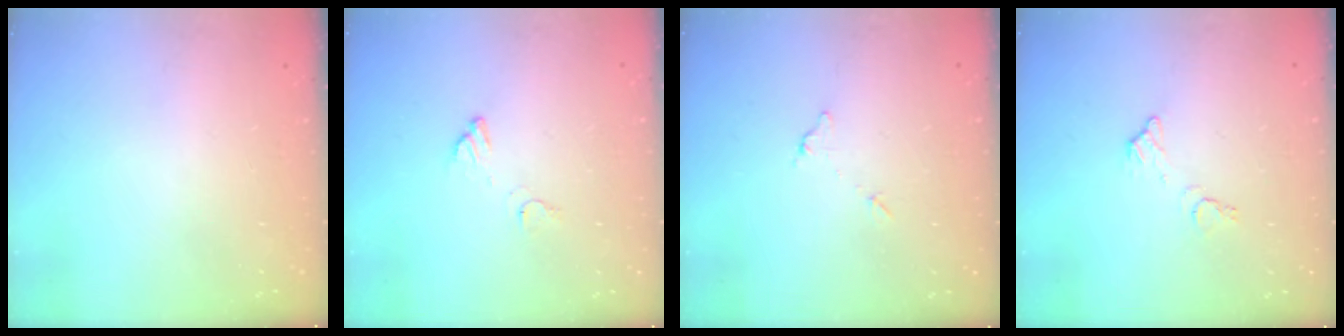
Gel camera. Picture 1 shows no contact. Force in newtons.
{"total": 4.1, "press": 4.1, "slide": 0.2}
{"total": 5.4, "press": 5.4, "slide": 0.2}
{"total": 7.0, "press": 7.0, "slide": 0.4}